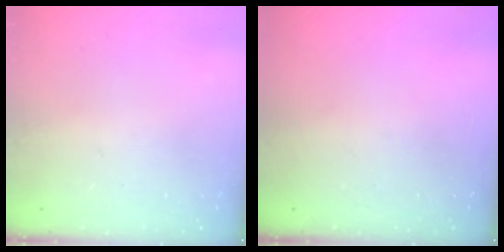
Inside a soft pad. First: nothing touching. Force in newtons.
{"total": 0.0}